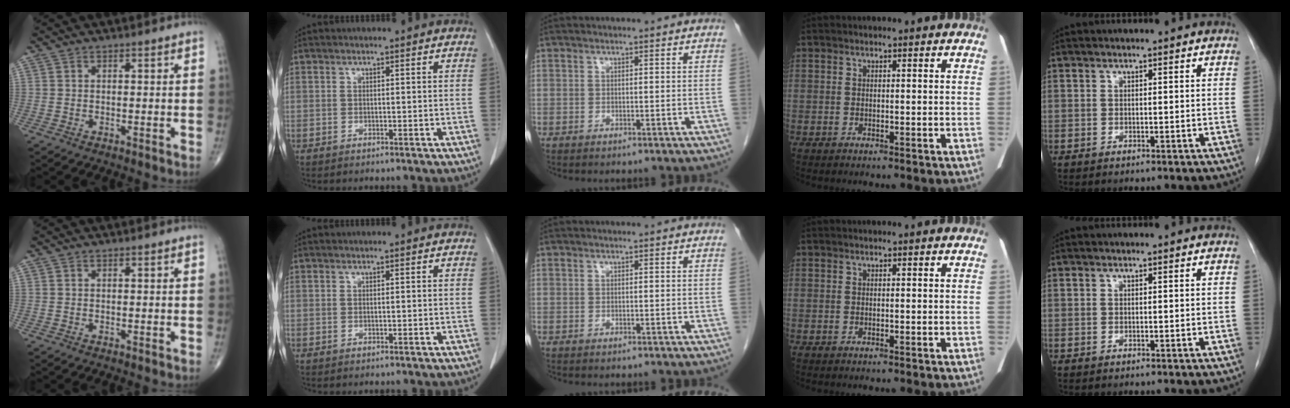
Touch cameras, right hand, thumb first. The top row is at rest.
{}